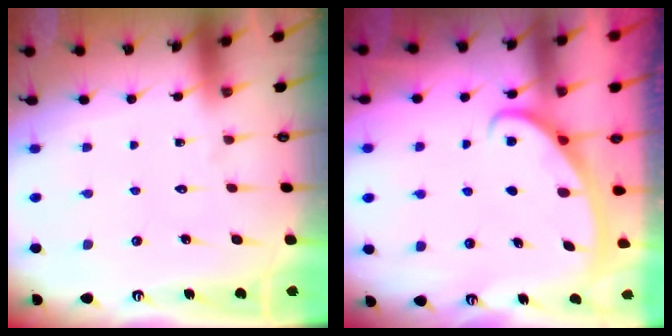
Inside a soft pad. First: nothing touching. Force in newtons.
{"total": 3.0, "press": 2.9, "slide": 0.4}